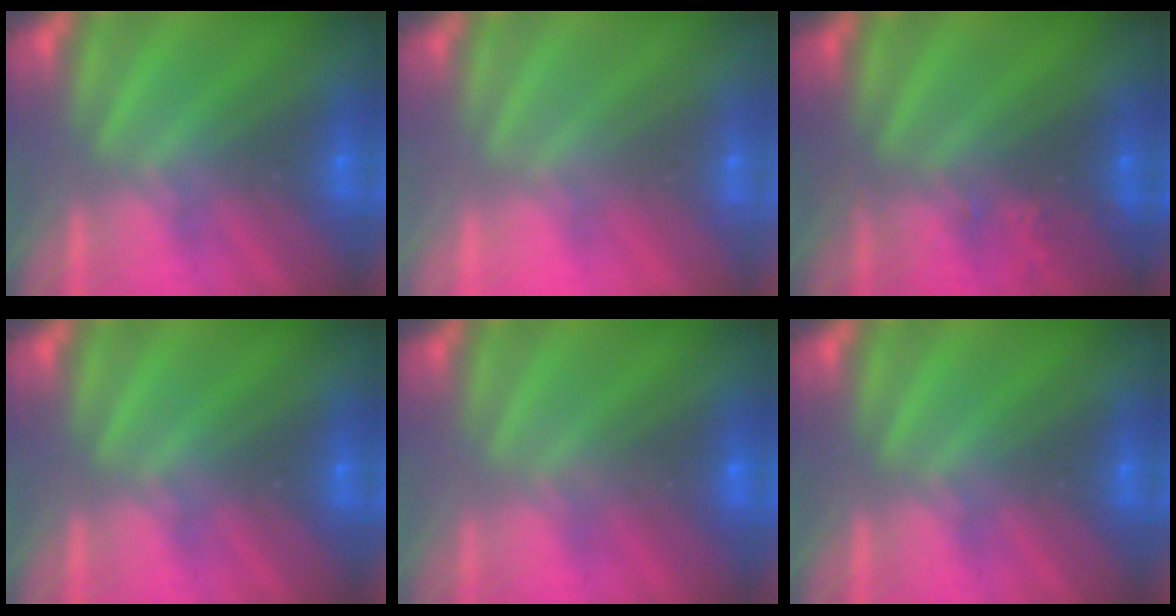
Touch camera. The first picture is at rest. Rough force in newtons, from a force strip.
{"total": 3.2}
{"total": 2.4}
{"total": 0.0}
{"total": 2.7}
{"total": 0.0}